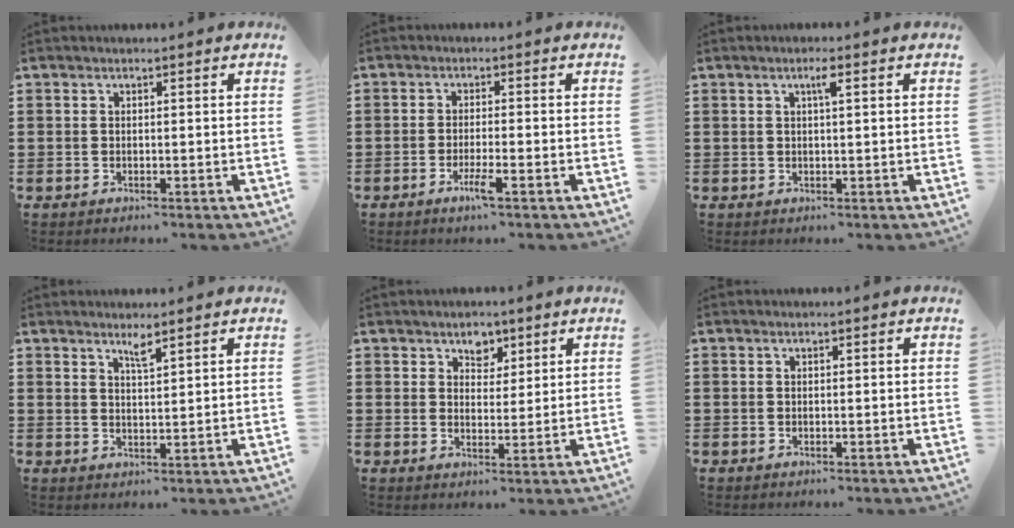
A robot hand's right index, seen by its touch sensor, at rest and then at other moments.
{"total": 3.5, "force": [-1.9, 0.0, 2.9], "torque": [-0.061, -0.012, -0.037]}
{"total": 2.0, "force": [0.9, 0.1, 1.8], "torque": [-0.038, 0.003, 0.013]}
{"total": 2.3, "force": [1.9, 0.1, 1.3], "torque": [-0.028, 0.002, 0.033]}
{"total": 3.4, "force": [2.2, 2.5, 0.9], "torque": [-0.023, 0.010, 0.037]}
{"total": 0.0}